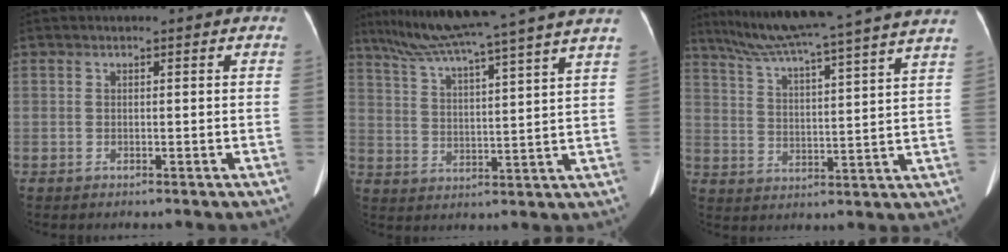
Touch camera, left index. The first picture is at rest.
{"total": 19.1, "force": [15.9, -1.8, 10.6], "torque": [-0.178, 0.008, 0.226]}
{"total": 23.5, "force": [20.2, -1.4, 11.9], "torque": [-0.201, -0.011, 0.280]}